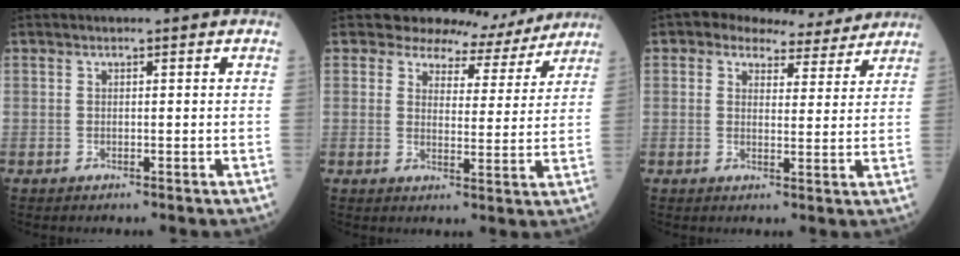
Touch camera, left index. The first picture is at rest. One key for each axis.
{"total": 7.6, "fx": 7.0, "fy": 2.7, "fz": -0.6, "tx": 0.017, "ty": -0.013, "tz": 0.076}
{"total": 8.1, "fx": 7.0, "fy": 3.5, "fz": 2.2, "tx": -0.021, "ty": 0.015, "tz": 0.080}